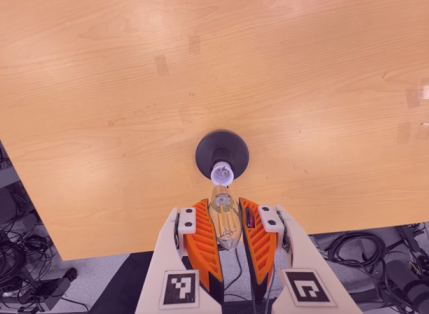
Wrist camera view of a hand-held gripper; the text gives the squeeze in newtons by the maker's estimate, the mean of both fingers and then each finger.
{"total": 20.6, "left": 24.5, "right": 16.6}